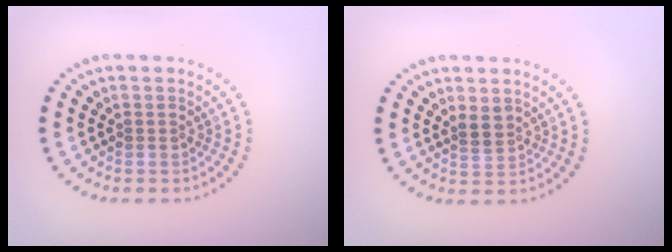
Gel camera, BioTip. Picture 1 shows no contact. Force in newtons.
{"total": 1.6, "press": 1.4, "slide": 0.7}